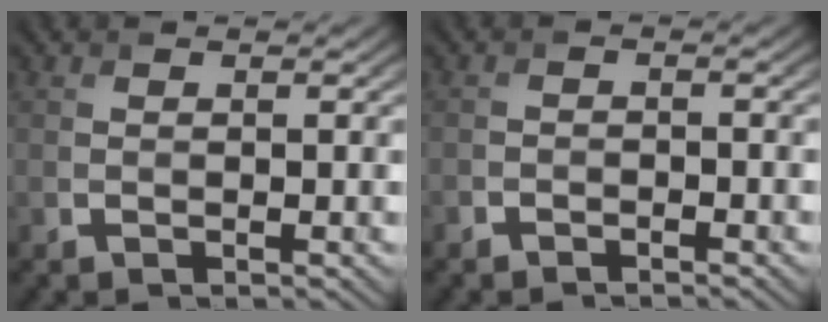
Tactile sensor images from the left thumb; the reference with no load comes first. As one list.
[{"total": 1.3, "force": [-1.3, 0.2, 0.0], "torque": [0.000, -0.002, -0.026]}]